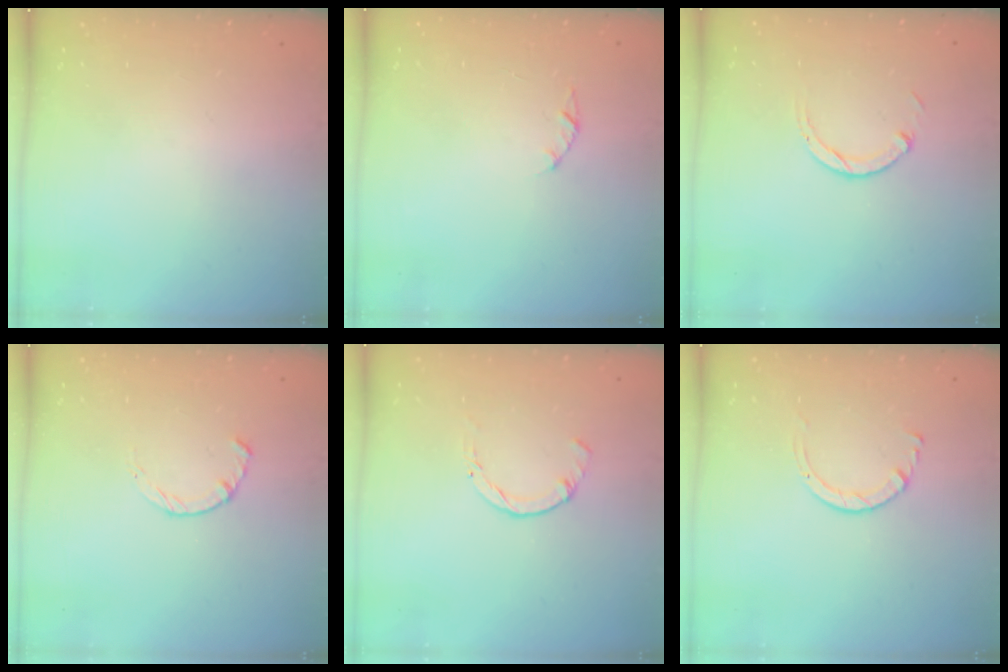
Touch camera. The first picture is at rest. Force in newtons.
{"total": 1.4, "press": 1.4, "slide": 0.3}
{"total": 3.0, "press": 2.9, "slide": 0.4}
{"total": 2.2, "press": 2.2, "slide": 0.4}
{"total": 0.0}
{"total": 2.9, "press": 2.9, "slide": 0.2}